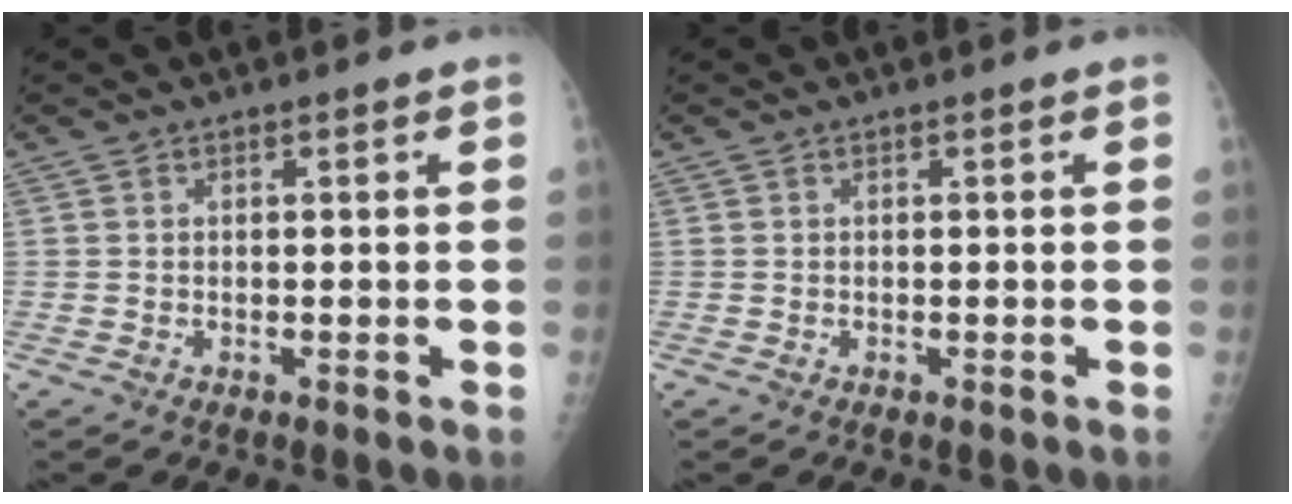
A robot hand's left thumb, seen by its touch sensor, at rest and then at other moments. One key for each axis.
{"total": 0.0}